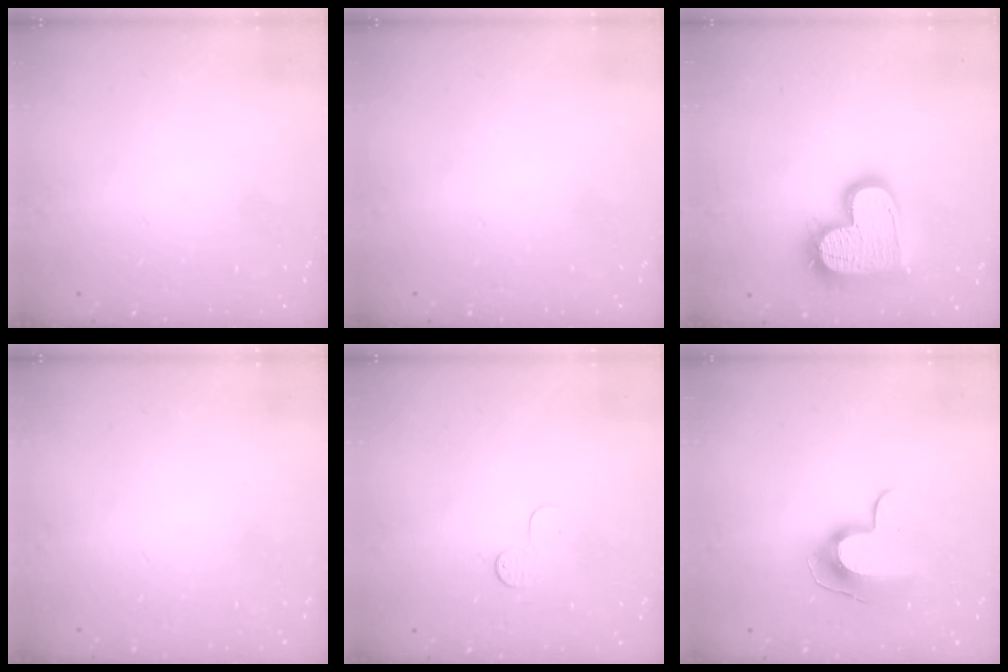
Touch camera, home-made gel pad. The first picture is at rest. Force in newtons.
{"total": 0.0}
{"total": 18.2, "press": 18.1, "slide": 1.3}
{"total": 0.0}
{"total": 4.0, "press": 4.0, "slide": 0.4}
{"total": 9.5, "press": 9.5, "slide": 0.4}